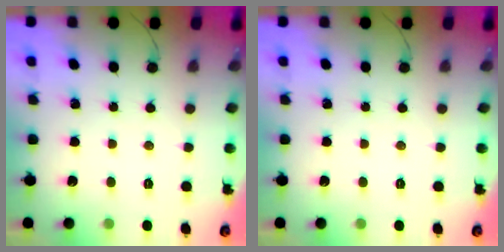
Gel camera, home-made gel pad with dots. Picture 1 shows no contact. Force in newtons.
{"total": 0.0}